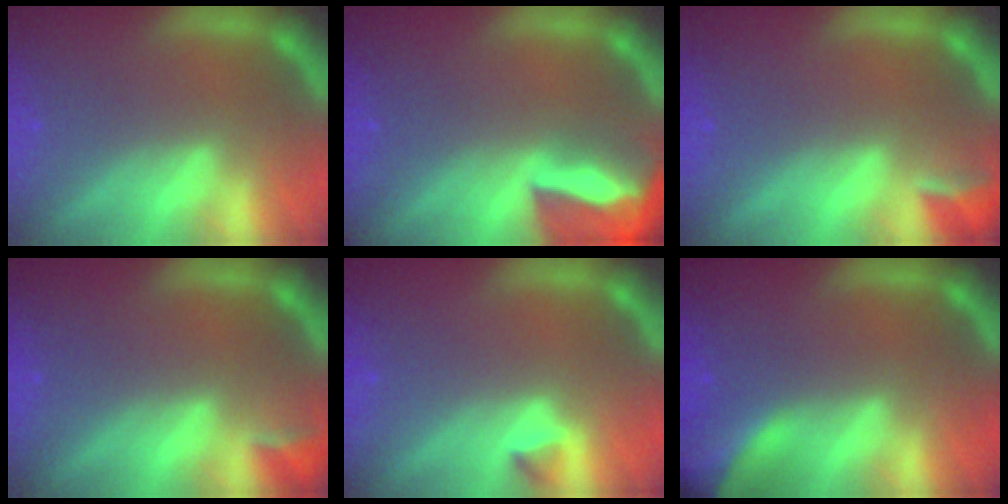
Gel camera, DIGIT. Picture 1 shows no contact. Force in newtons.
{"total": 9.4}
{"total": 1.9}
{"total": 1.4}
{"total": 0.9}
{"total": 9.4}